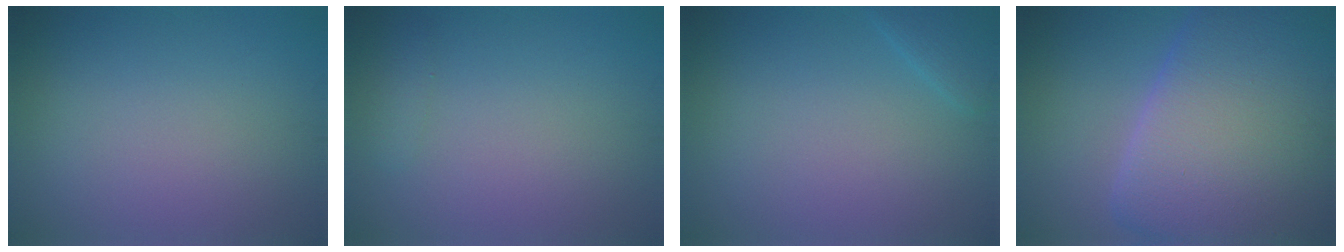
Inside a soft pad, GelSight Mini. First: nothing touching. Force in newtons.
{"total": 0.8, "press": 0.8, "slide": 0.0}
{"total": 1.3, "press": 1.3, "slide": 0.1}
{"total": 16.0, "press": 16.0, "slide": 0.8}